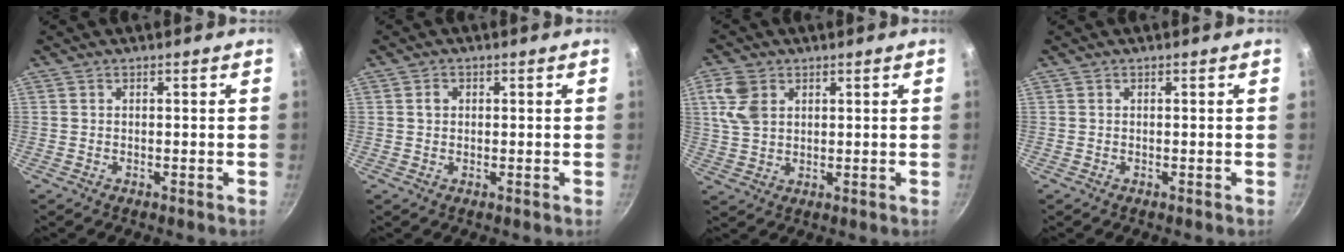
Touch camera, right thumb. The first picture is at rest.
{"total": 1.7, "force": [0.4, 1.4, 0.8], "torque": [-0.007, 0.004, 0.005]}
{"total": 7.3, "force": [2.6, 5.2, 4.4], "torque": [-0.082, 0.001, 0.052]}
{"total": 0.0}